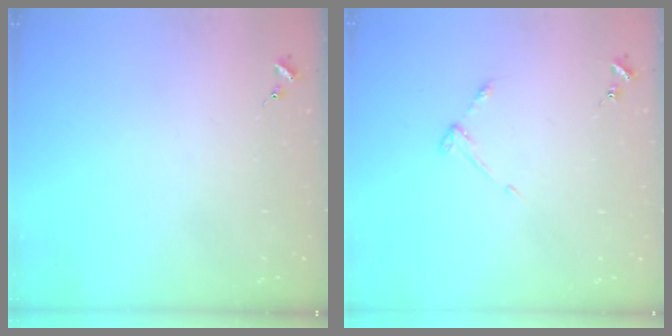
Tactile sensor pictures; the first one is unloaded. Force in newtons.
{"total": 3.6, "press": 3.6, "slide": 0.5}